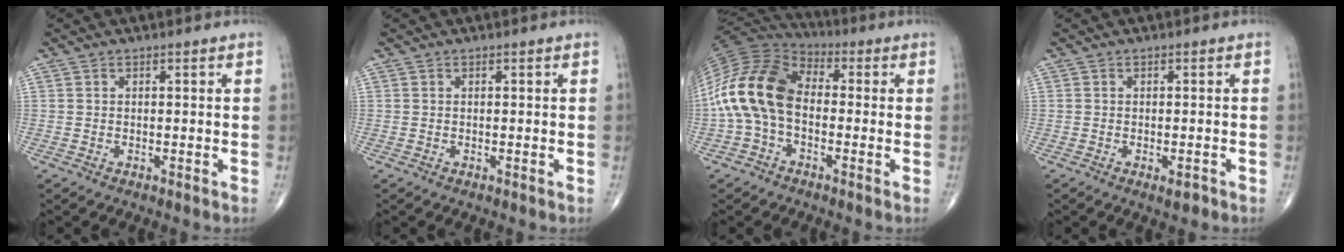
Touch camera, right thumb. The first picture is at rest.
{"total": 0.0}
{"total": 16.2, "force": [-1.4, 10.5, 12.3], "torque": [-0.246, 0.037, -0.037]}
{"total": 1.8, "force": [-0.9, 0.7, 1.4], "torque": [-0.016, -0.001, -0.012]}